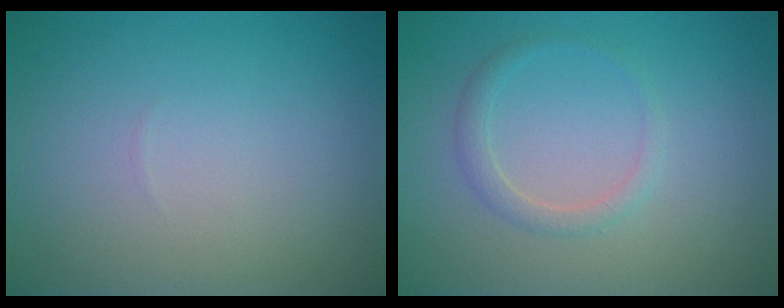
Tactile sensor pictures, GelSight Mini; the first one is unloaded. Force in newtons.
{"total": 1.5, "press": 1.5, "slide": 0.1}